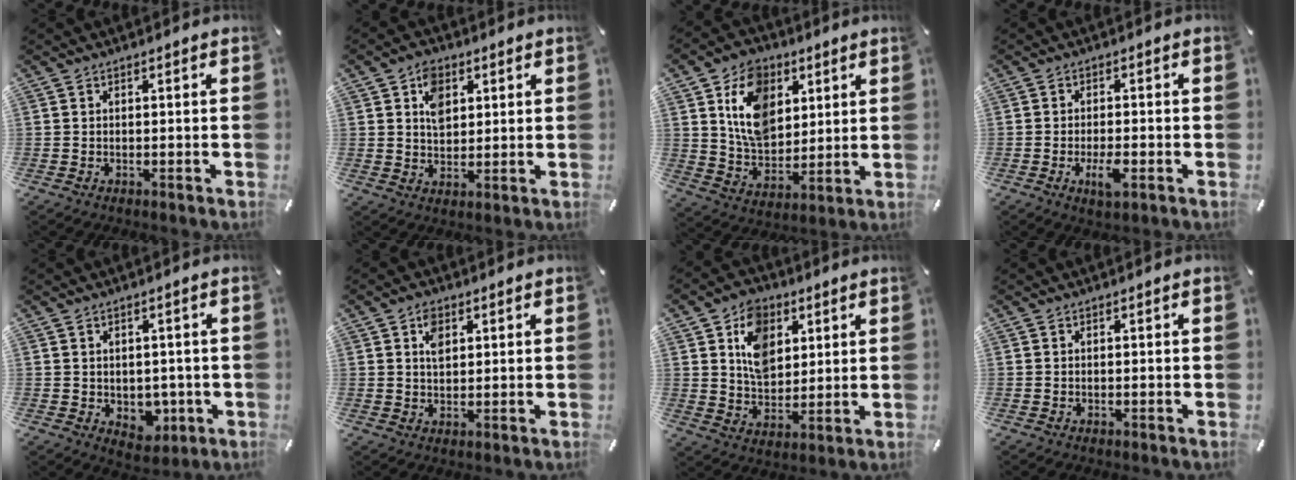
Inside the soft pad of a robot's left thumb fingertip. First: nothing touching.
{"total": 6.4, "force": [2.5, 4.9, 3.2], "torque": [-0.046, -0.002, 0.041]}
{"total": 13.3, "force": [5.2, 10.3, 6.7], "torque": [-0.123, -0.010, 0.099]}
{"total": 4.8, "force": [-1.9, 1.8, 4.1], "torque": [-0.084, 0.002, -0.036]}
{"total": 3.9, "force": [0.5, 3.7, 1.0], "torque": [0.001, -0.003, 0.009]}
{"total": 4.1, "force": [1.7, 2.8, 2.5], "torque": [-0.041, -0.001, 0.027]}
{"total": 10.7, "force": [4.3, 8.3, 5.2], "torque": [-0.084, -0.001, 0.079]}
{"total": 0.0}